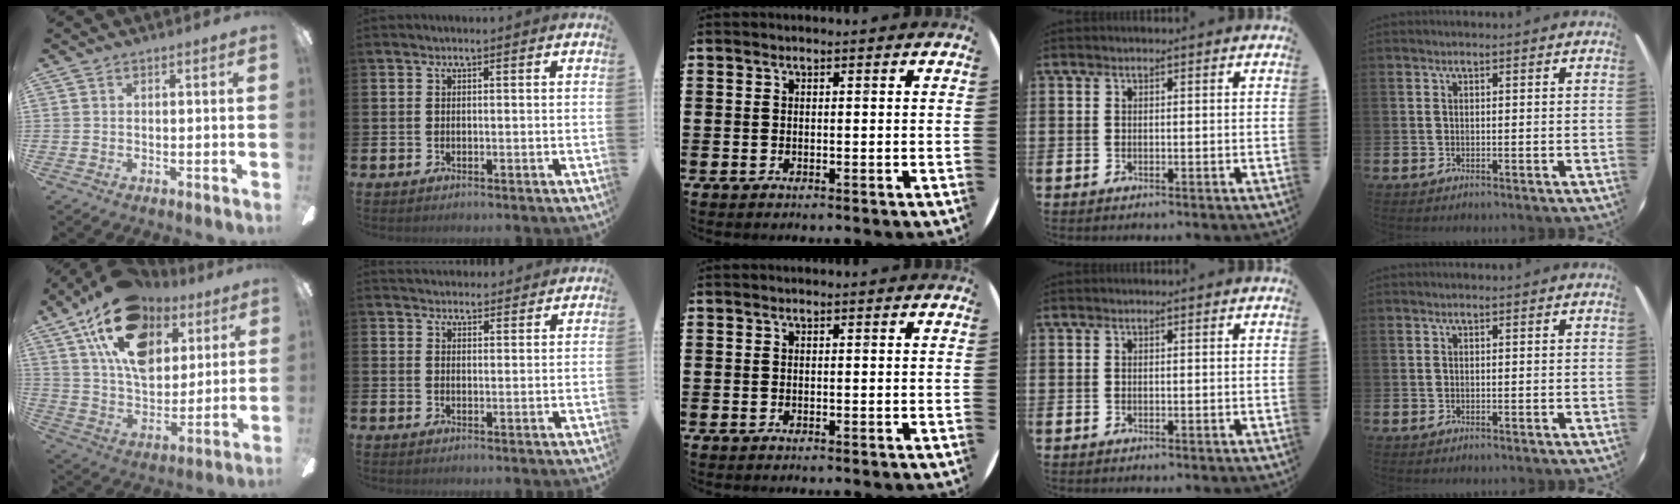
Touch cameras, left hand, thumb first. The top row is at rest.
{"thumb": {"total": 20.2, "force": [10.9, 12.3, 11.8], "torque": [-0.203, -0.041, 0.197]}, "index": {"total": 3.2, "force": [3.1, 0.7, -0.2], "torque": [0.009, -0.019, 0.055]}}